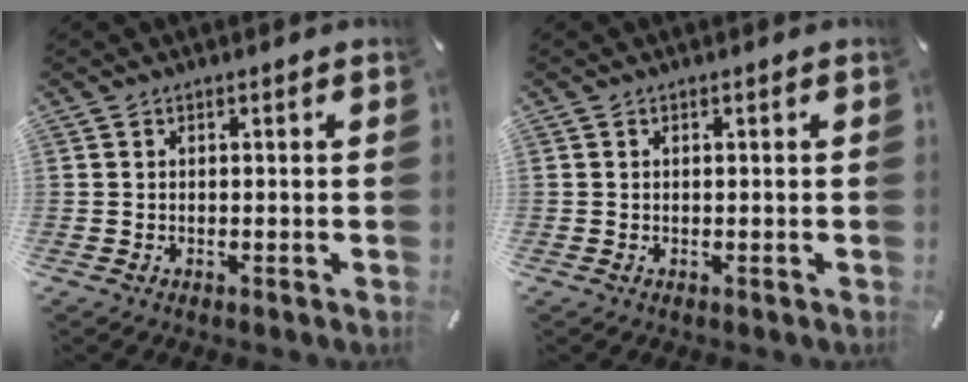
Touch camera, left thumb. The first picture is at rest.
{"total": 0.0}